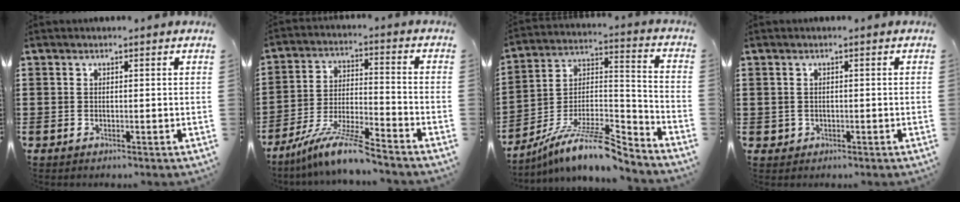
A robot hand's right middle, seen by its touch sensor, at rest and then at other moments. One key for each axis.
{"total": 9.4, "fx": -8.1, "fy": 0.0, "fz": 4.8, "tx": -0.100, "ty": -0.002, "tz": -0.160}
{"total": 11.0, "fx": -8.8, "fy": 1.2, "fz": 6.5, "tx": -0.123, "ty": 0.006, "tz": -0.174}
{"total": 0.7, "fx": -0.1, "fy": 0.6, "fz": 0.1, "tx": -0.005, "ty": 0.006, "tz": -0.004}